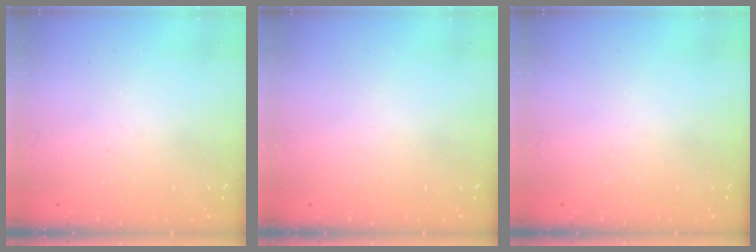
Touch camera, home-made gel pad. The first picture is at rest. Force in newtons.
{"total": 0.0}
{"total": 0.0}